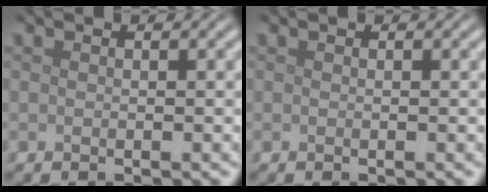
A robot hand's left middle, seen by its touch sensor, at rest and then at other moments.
{"total": 0.0}